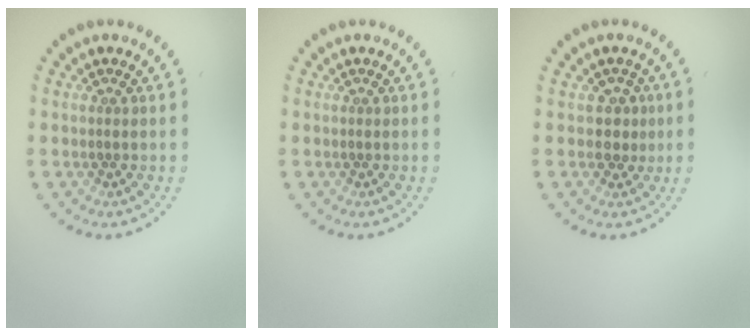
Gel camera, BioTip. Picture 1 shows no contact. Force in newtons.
{"total": 0.0}
{"total": 1.7, "press": 1.4, "slide": 1.0}